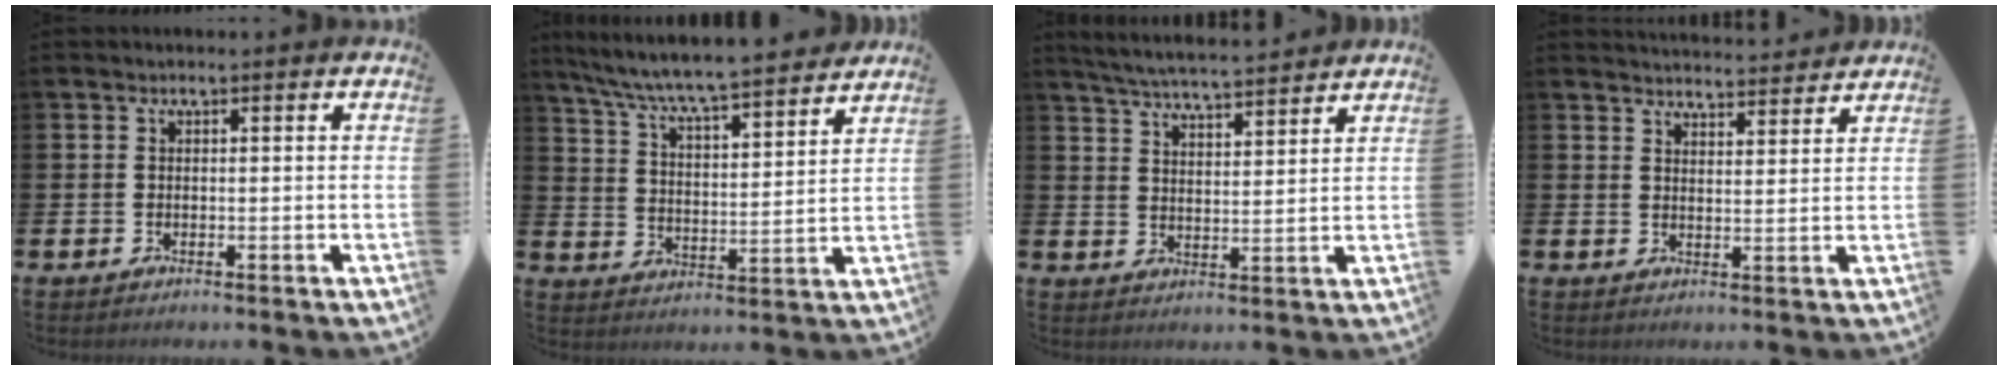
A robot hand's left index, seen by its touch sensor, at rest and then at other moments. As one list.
[{"total": 7.5, "force": [7.2, 0.1, 2.1], "torque": [-0.075, -0.058, 0.123]}, {"total": 5.4, "force": [5.4, 0.0, 0.9], "torque": [-0.039, -0.029, 0.096]}, {"total": 4.1, "force": [4.0, 0.3, -0.1], "torque": [-0.007, -0.026, 0.073]}]